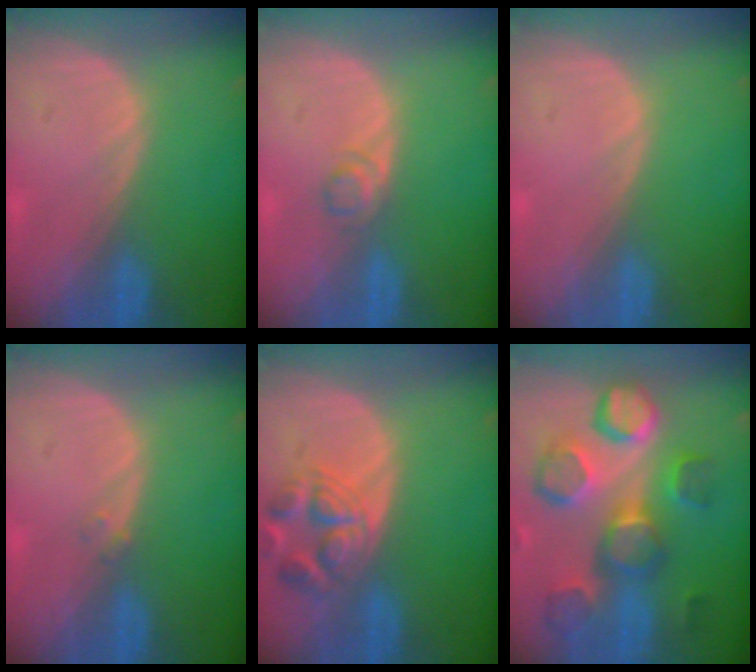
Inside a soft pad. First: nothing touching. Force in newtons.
{"total": 1.9, "press": 1.8, "slide": 0.2}
{"total": 0.0}
{"total": 1.0, "press": 0.9, "slide": 0.4}
{"total": 6.5, "press": 6.2, "slide": 2.1}
{"total": 11.9, "press": 10.9, "slide": 4.6}